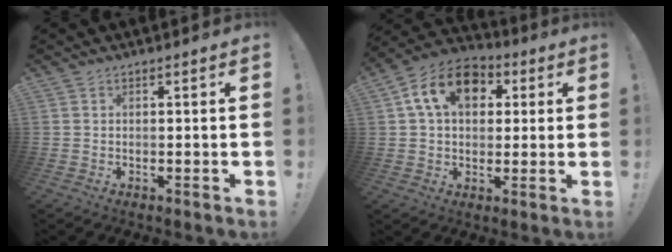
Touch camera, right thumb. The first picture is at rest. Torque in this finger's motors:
{"motor_torque": [0.40, 0.40, 0.14, 0.12, 0.04]}